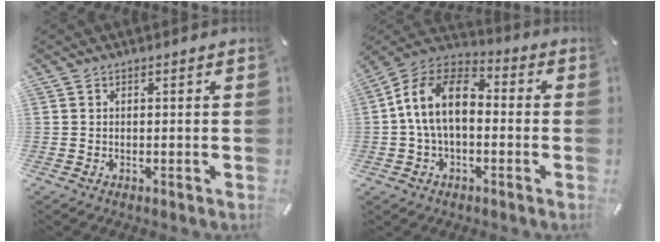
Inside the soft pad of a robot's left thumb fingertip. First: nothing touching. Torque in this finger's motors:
{"motor_torque": [1.54, 3.47, 1.40, 0.95, 0.22]}